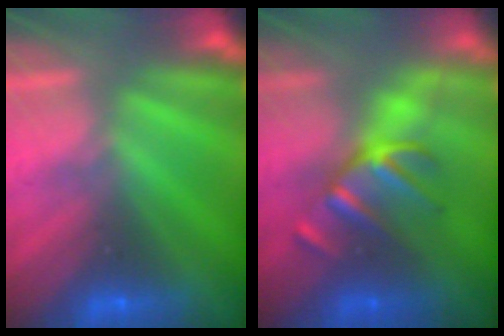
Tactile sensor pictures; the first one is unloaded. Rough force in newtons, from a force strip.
{"total": 2.9}